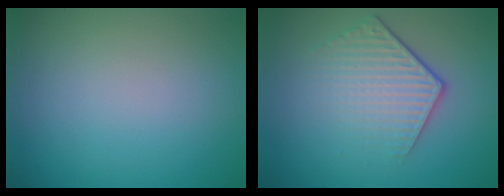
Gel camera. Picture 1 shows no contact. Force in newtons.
{"total": 4.4, "press": 3.1, "slide": 3.1}